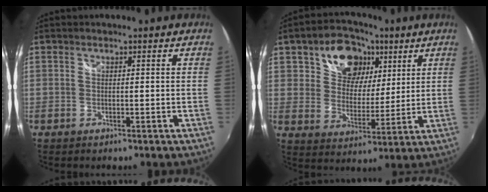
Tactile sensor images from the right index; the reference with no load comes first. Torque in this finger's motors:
{"motor_torque": [0.43, 0.38, 0.18, 0.07]}